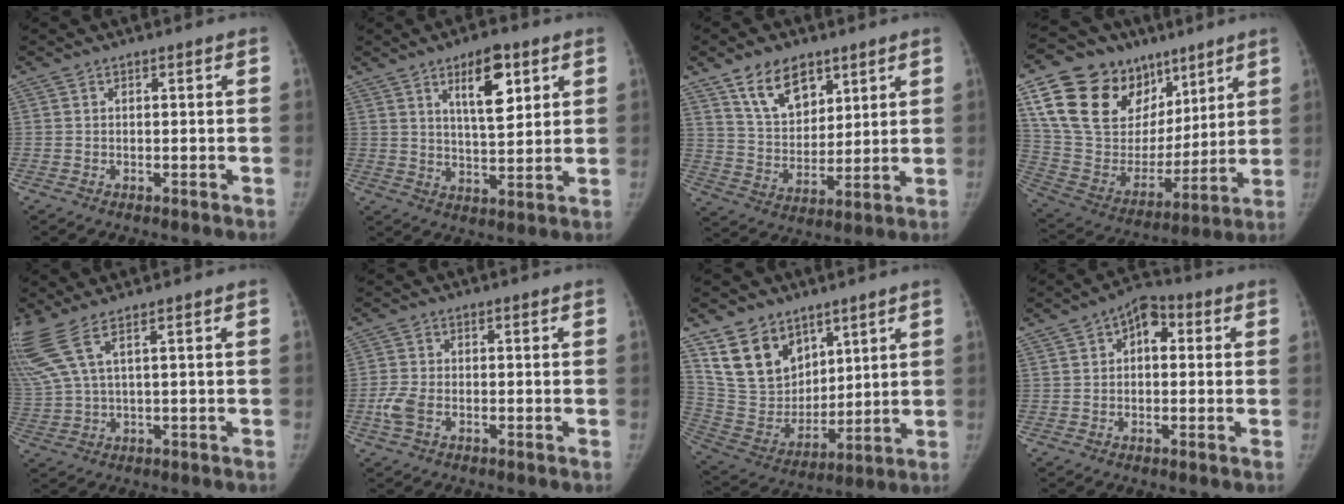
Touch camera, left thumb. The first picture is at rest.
{"total": 9.5, "force": [4.6, 3.7, 7.5], "torque": [-0.094, -0.027, 0.074]}
{"total": 11.9, "force": [7.3, 7.2, 5.9], "torque": [-0.072, -0.045, 0.139]}
{"total": 27.8, "force": [14.1, 18.5, 15.3], "torque": [-0.244, -0.004, 0.265]}
{"total": 7.9, "force": [4.2, 1.3, 6.5], "torque": [-0.196, 0.002, 0.098]}
{"total": 4.1, "force": [-1.6, 2.4, 3.0], "torque": [-0.077, 0.006, -0.035]}
{"total": 16.0, "force": [9.6, 10.9, 6.8], "torque": [-0.087, -0.052, 0.199]}
{"total": 6.0, "force": [1.1, 4.1, 4.2], "torque": [-0.034, 0.018, 0.005]}